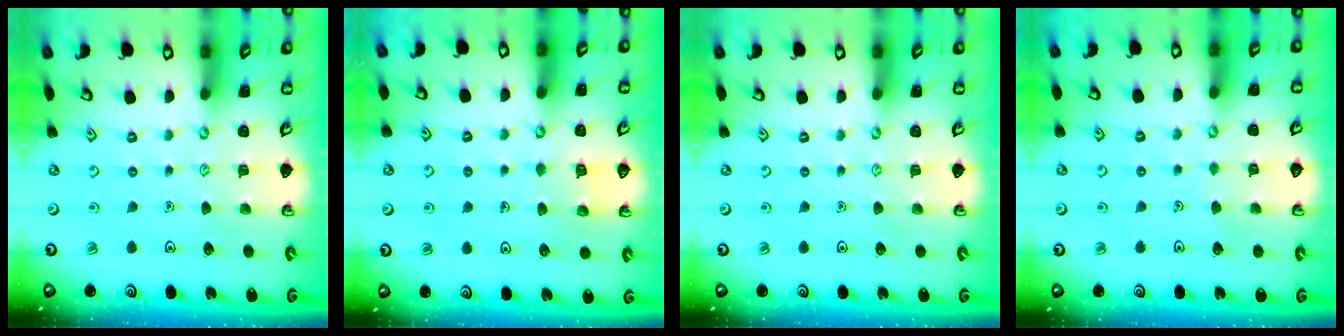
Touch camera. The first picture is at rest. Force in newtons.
{"total": 5.3, "press": 5.3, "slide": 0.5}
{"total": 0.0}
{"total": 1.4, "press": 1.4, "slide": 0.1}